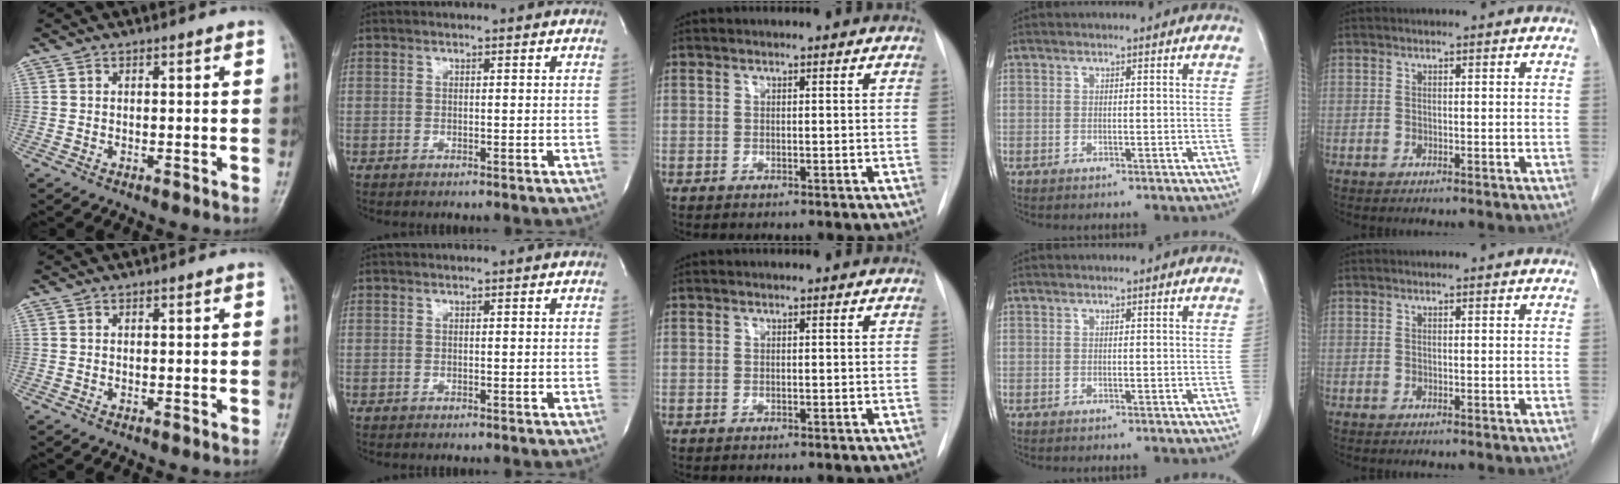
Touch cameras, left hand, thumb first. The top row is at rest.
{}